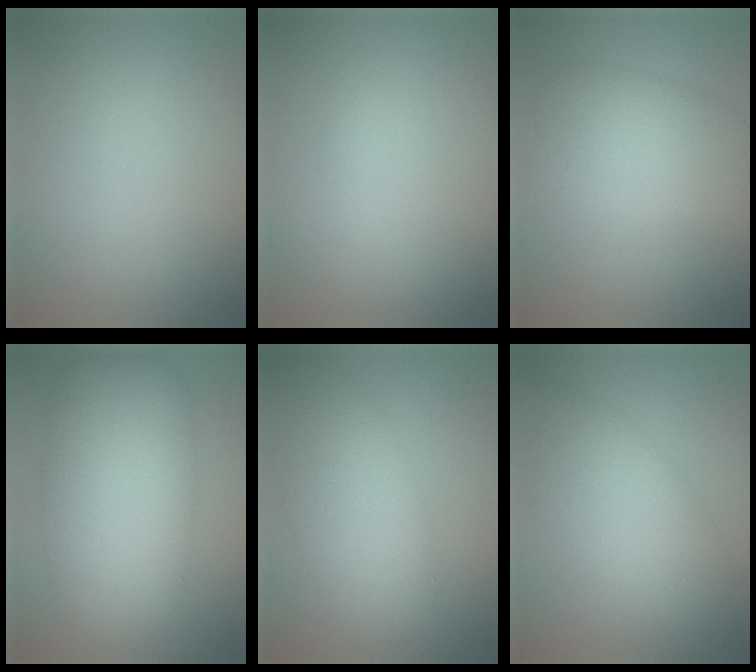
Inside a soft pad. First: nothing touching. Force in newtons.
{"total": 0.6, "press": 0.6, "slide": 0.0}
{"total": 5.9, "press": 5.9, "slide": 0.2}
{"total": 10.4, "press": 10.4, "slide": 0.1}
{"total": 6.3, "press": 6.3, "slide": 0.4}
{"total": 6.4, "press": 6.4, "slide": 0.2}